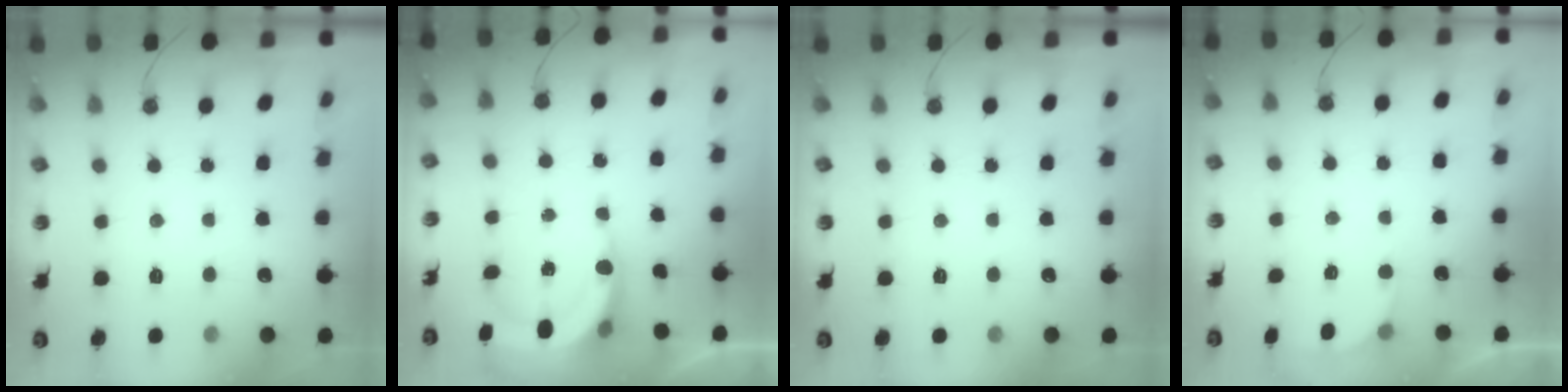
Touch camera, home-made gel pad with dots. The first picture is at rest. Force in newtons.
{"total": 7.2, "press": 7.0, "slide": 1.3}
{"total": 0.0}
{"total": 2.4, "press": 2.2, "slide": 1.0}